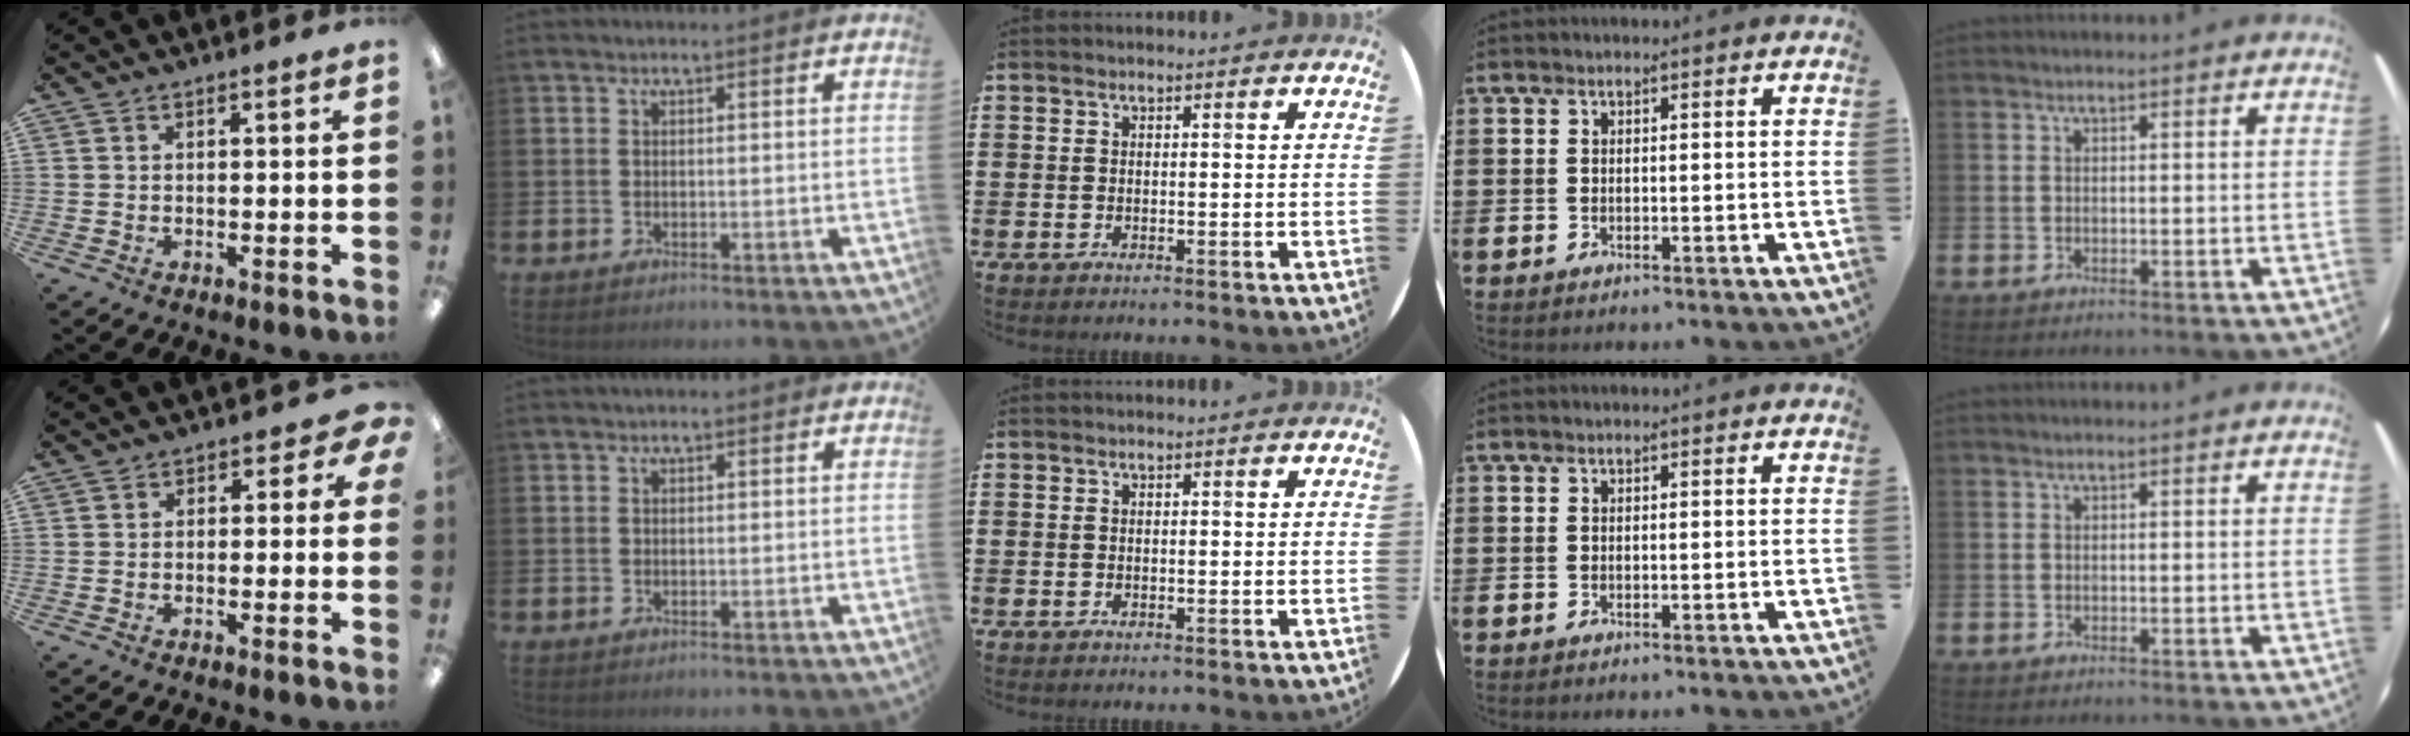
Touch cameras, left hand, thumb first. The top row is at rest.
{"thumb": {"total": 2.9, "force": [-1.0, 1.9, 2.0], "torque": [-0.025, 0.008, -0.021]}, "index": {"total": 0.5, "force": [0.2, 0.4, 0.3], "torque": [-0.003, 0.005, 0.002]}}